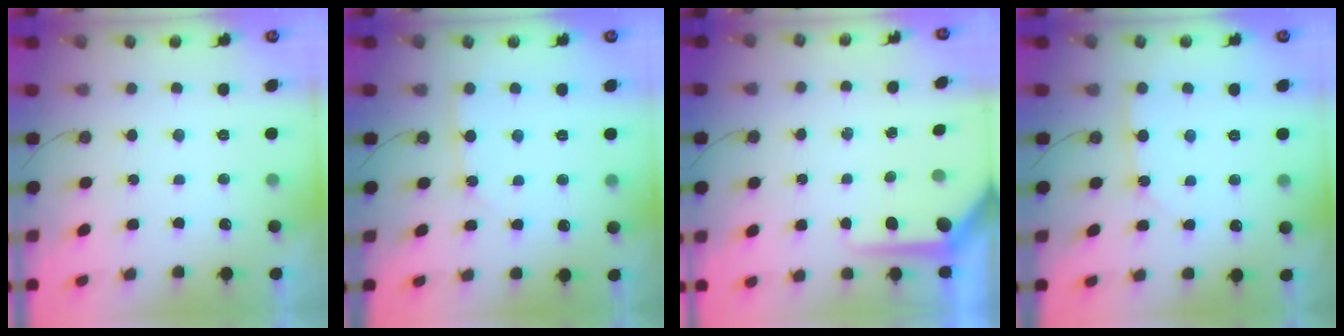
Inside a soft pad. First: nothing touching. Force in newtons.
{"total": 4.1, "press": 4.0, "slide": 0.4}
{"total": 8.1, "press": 8.1, "slide": 0.9}
{"total": 3.7, "press": 3.7, "slide": 0.2}